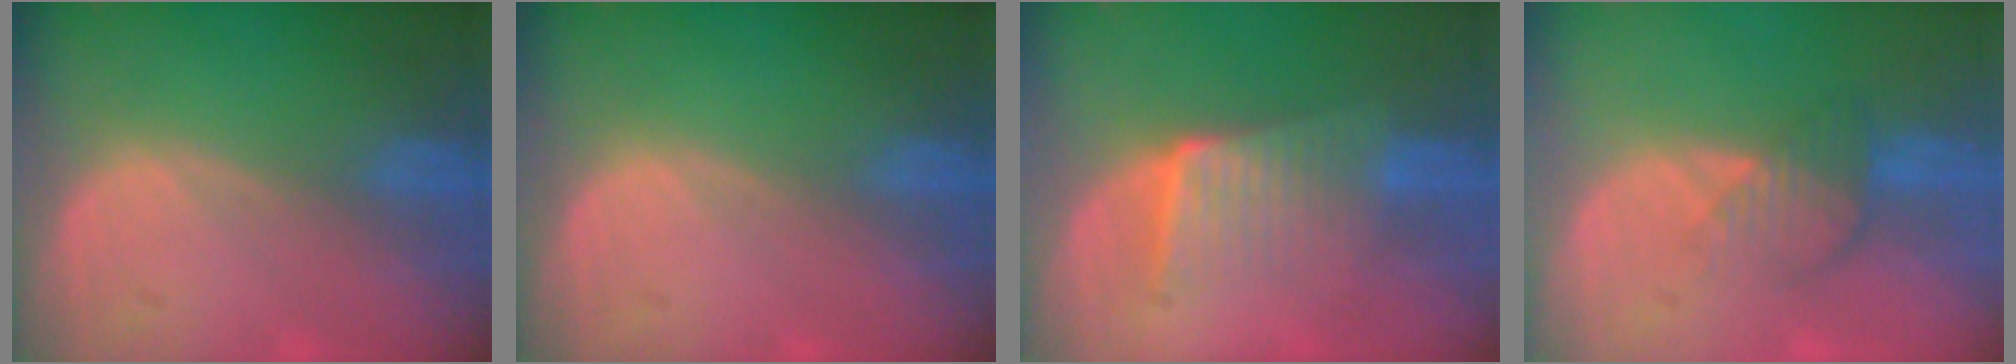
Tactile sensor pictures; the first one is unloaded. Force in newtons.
{"total": 0.0}
{"total": 6.7, "press": 5.9, "slide": 3.2}
{"total": 4.3, "press": 3.7, "slide": 2.1}